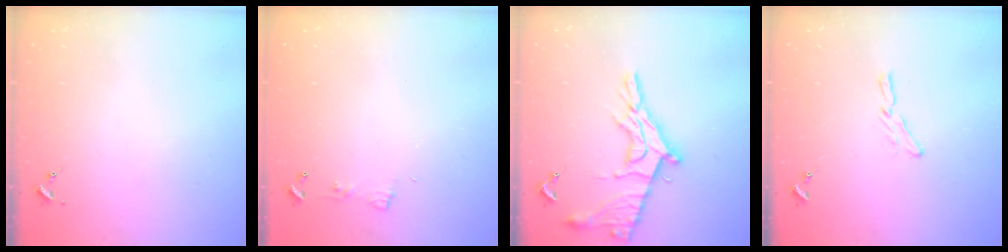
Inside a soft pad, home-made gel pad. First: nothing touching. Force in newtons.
{"total": 3.8, "press": 3.8, "slide": 0.5}
{"total": 17.8, "press": 17.8, "slide": 1.2}
{"total": 5.9, "press": 5.9, "slide": 0.5}